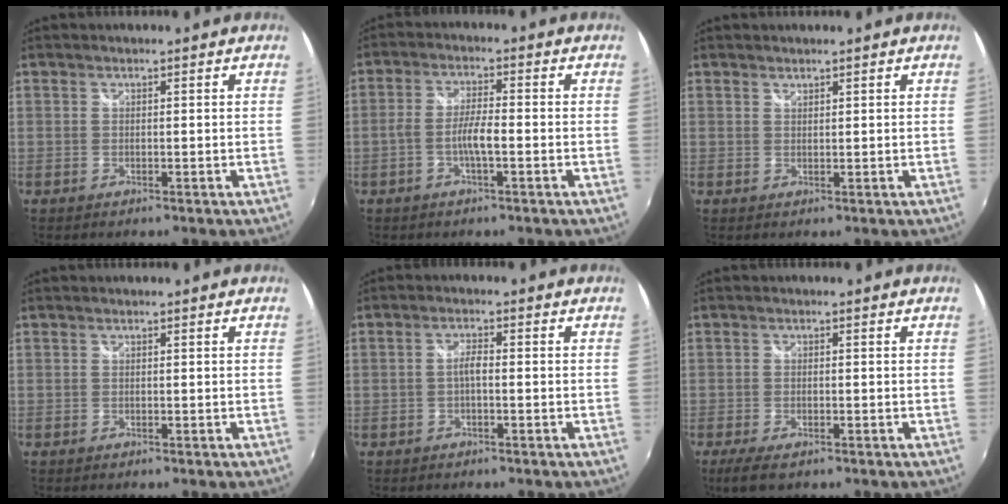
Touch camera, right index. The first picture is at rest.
{"total": 4.5, "force": [-1.6, 0.6, 4.1], "torque": [-0.086, 0.005, -0.031]}
{"total": 0.7, "force": [0.7, 0.2, 0.0], "torque": [0.001, 0.000, 0.014]}
{"total": 0.0}
{"total": 1.9, "force": [-0.6, 0.5, 1.8], "torque": [-0.036, 0.006, -0.012]}
{"total": 4.1, "force": [-2.5, 1.6, 2.9], "torque": [-0.064, -0.014, -0.042]}